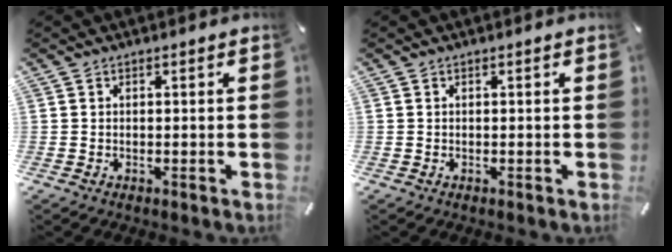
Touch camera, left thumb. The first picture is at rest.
{"total": 0.0}